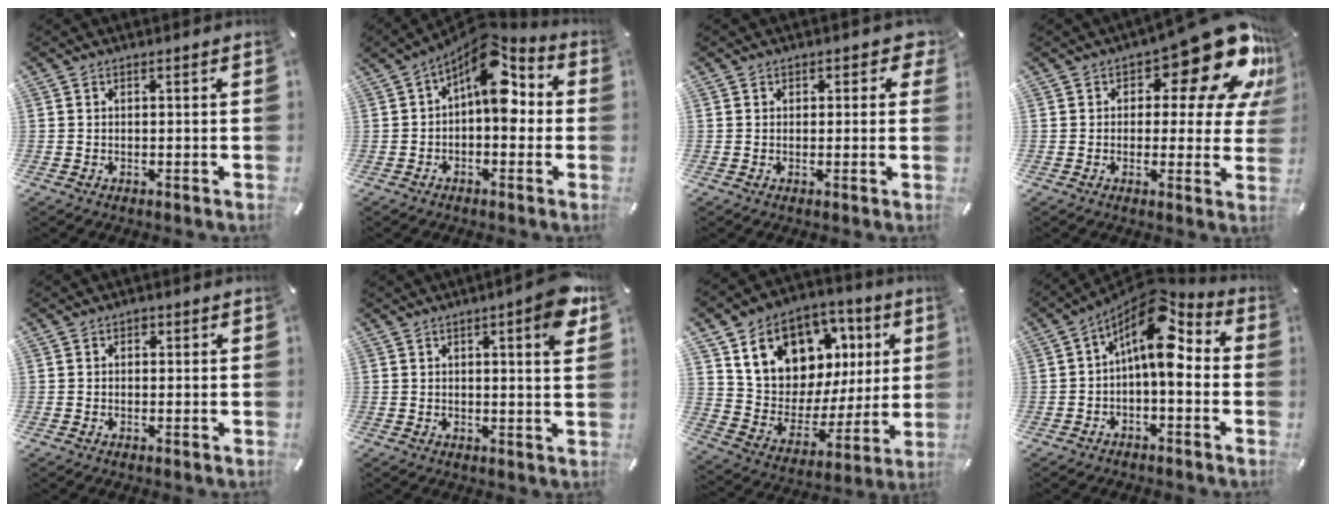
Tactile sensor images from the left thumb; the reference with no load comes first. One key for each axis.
{"total": 12.3, "fx": 4.5, "fy": 6.2, "fz": 9.6, "tx": -0.145, "ty": -0.044, "tz": 0.076}
{"total": 2.2, "fx": 0.8, "fy": 1.7, "fz": 1.1, "tx": 0.002, "ty": -0.001, "tz": 0.007}
{"total": 19.3, "fx": 10.3, "fy": 8.9, "fz": 13.6, "tx": -0.169, "ty": -0.072, "tz": 0.170}
{"total": 1.0, "fx": 0.1, "fy": 0.9, "fz": 0.4, "tx": -0.007, "ty": 0.007, "tz": 0.001}
{"total": 7.3, "fx": 3.2, "fy": 1.5, "fz": 6.4, "tx": -0.085, "ty": -0.013, "tz": 0.046}
{"total": 16.4, "fx": 9.0, "fy": 12.0, "fz": 6.6, "tx": -0.116, "ty": -0.059, "tz": 0.170}
{"total": 12.0, "fx": 3.9, "fy": 5.4, "fz": 10.0, "tx": -0.174, "ty": -0.040, "tz": 0.064}